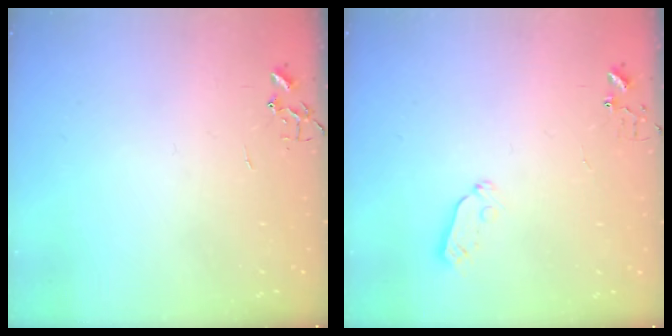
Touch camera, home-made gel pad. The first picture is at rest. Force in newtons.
{"total": 3.9, "press": 3.8, "slide": 0.6}